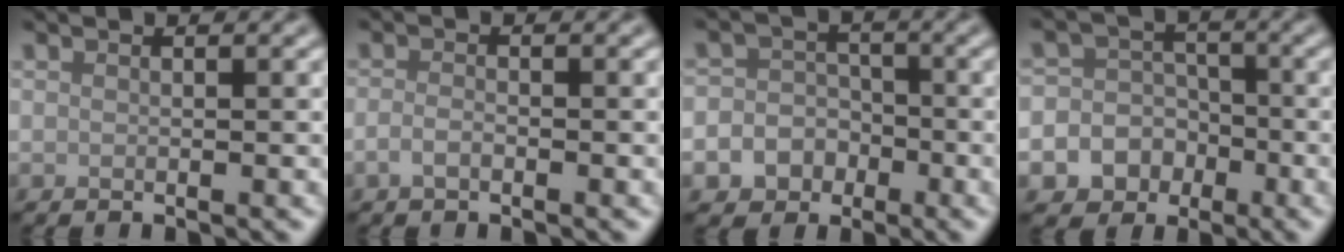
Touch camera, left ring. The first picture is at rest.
{"total": 1.2, "force": [-0.6, 0.5, 0.8], "torque": [-0.019, 0.000, -0.015]}
{"total": 5.8, "force": [-2.7, 5.0, 1.1], "torque": [0.009, -0.002, -0.059]}
{"total": 8.6, "force": [-3.8, 7.5, 1.4], "torque": [-0.017, -0.015, -0.077]}